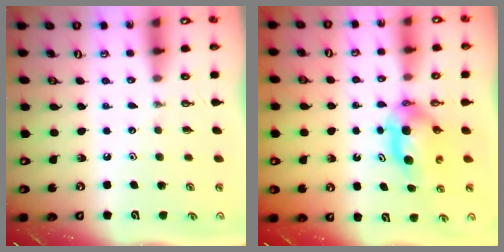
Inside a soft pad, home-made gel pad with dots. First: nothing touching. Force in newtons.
{"total": 5.4, "press": 5.2, "slide": 1.1}